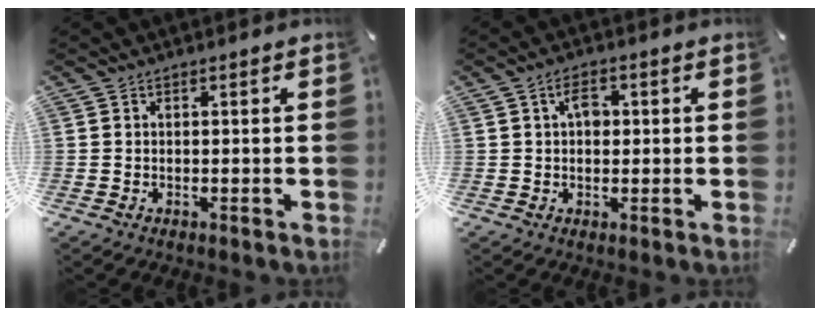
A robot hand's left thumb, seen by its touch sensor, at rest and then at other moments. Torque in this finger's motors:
{"motor_torque": [-0.01, -0.02, 0.19, 0.38, -0.06]}